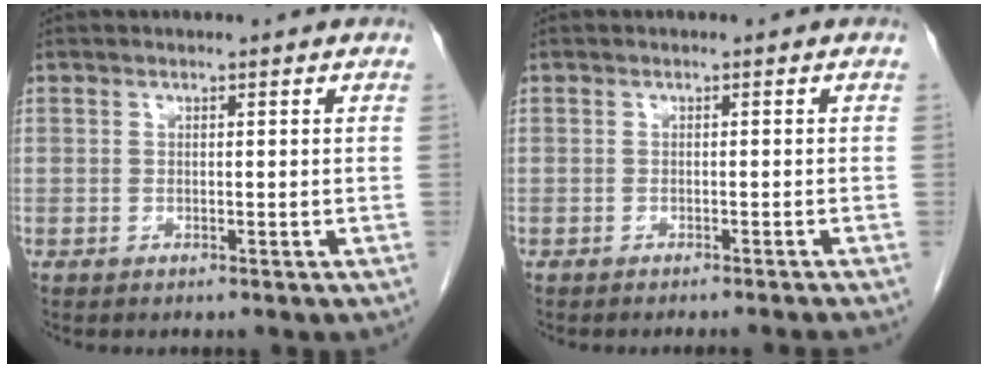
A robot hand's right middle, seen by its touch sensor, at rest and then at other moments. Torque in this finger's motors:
{"motor_torque": [-0.02, 0.03, 0.00, 0.00]}